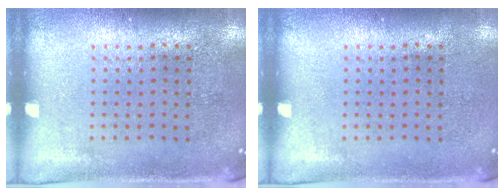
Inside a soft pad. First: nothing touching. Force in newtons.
{"total": 0.0}